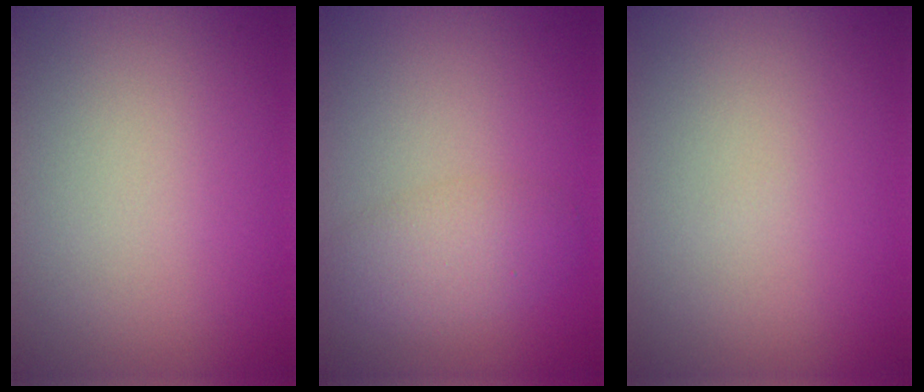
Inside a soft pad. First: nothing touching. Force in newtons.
{"total": 2.8, "press": 2.8, "slide": 0.1}
{"total": 0.0}